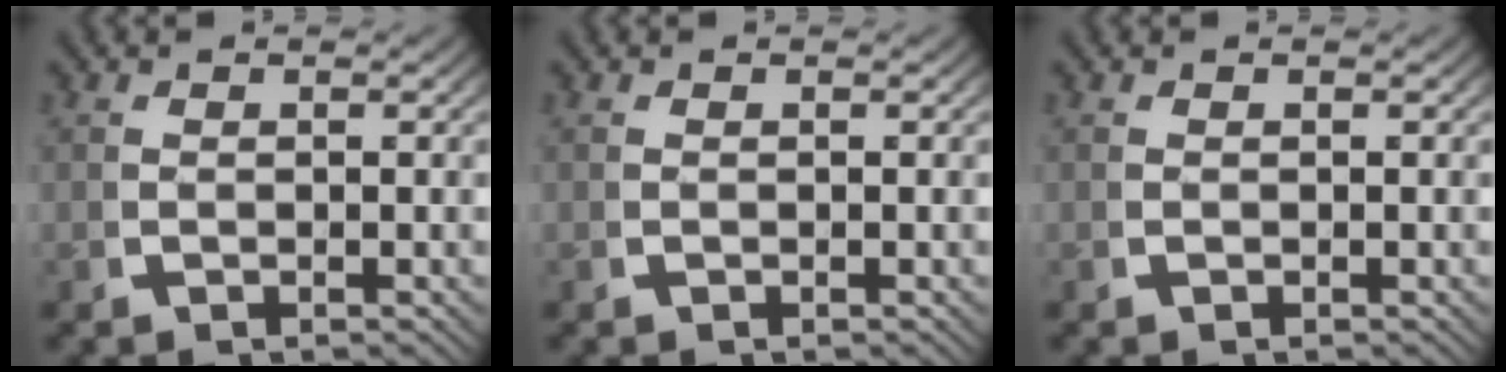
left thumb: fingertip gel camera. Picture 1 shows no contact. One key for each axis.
{"total": 0.0}
{"total": 0.0}